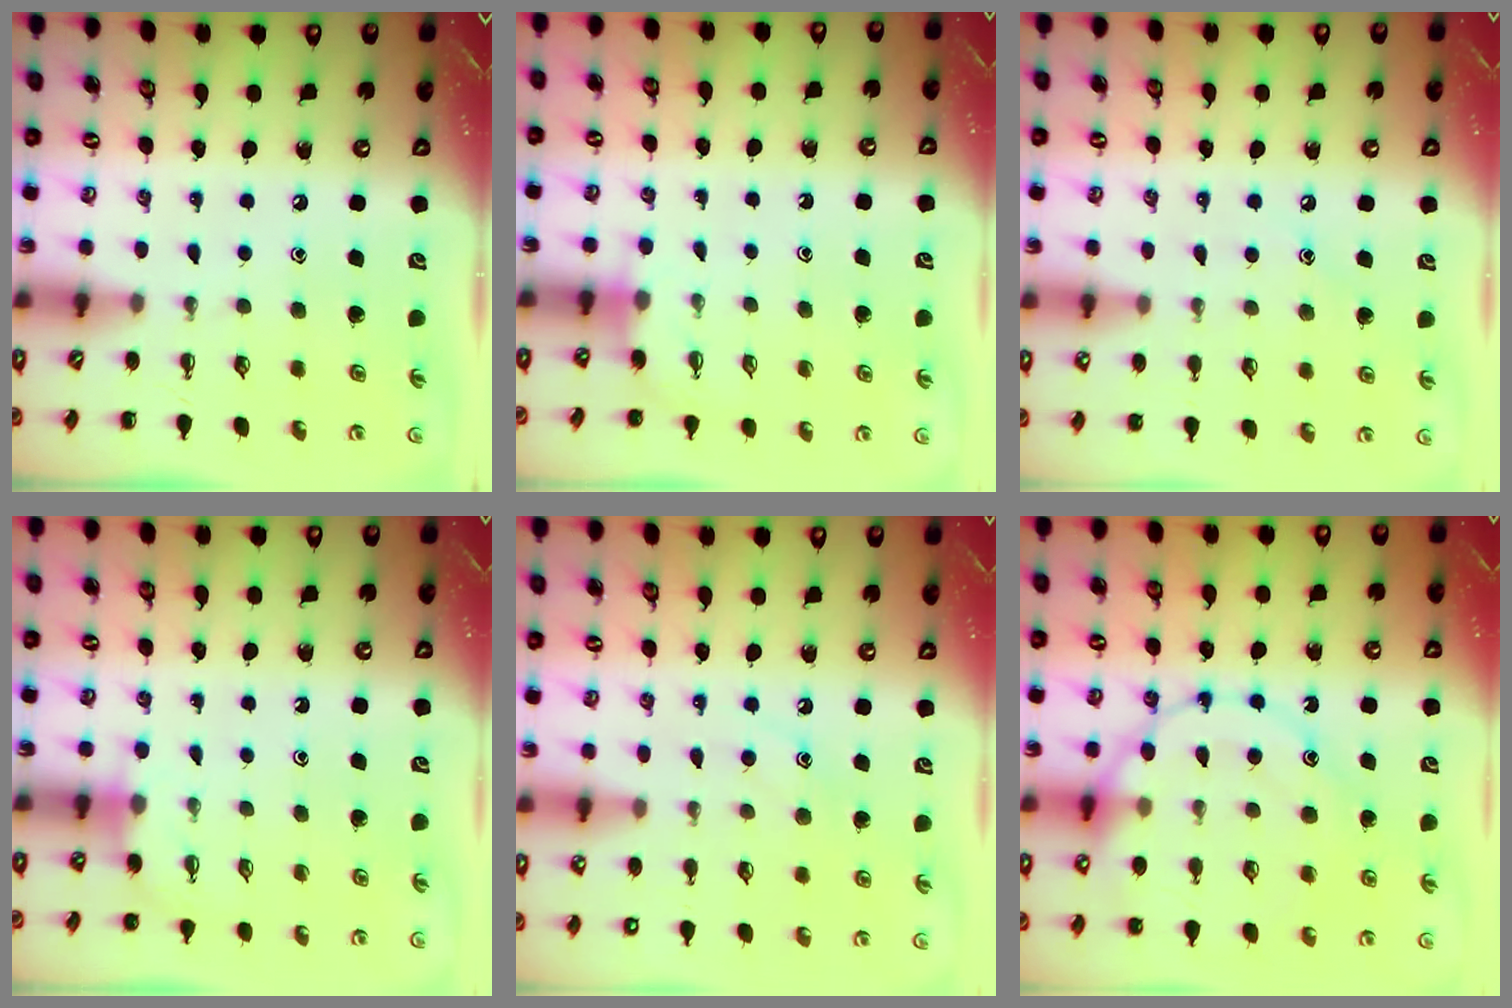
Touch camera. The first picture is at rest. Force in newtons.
{"total": 2.6, "press": 2.5, "slide": 0.9}
{"total": 6.6, "press": 6.4, "slide": 1.7}
{"total": 2.6, "press": 2.5, "slide": 0.9}
{"total": 8.6, "press": 8.5, "slide": 1.3}
{"total": 18.2, "press": 18.1, "slide": 1.9}